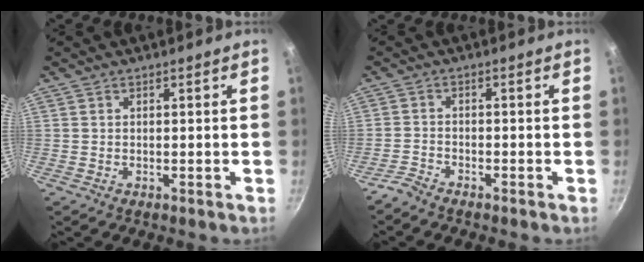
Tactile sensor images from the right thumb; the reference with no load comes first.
{"total": 2.6, "force": [-2.4, 0.5, 0.7], "torque": [-0.027, 0.017, -0.054]}